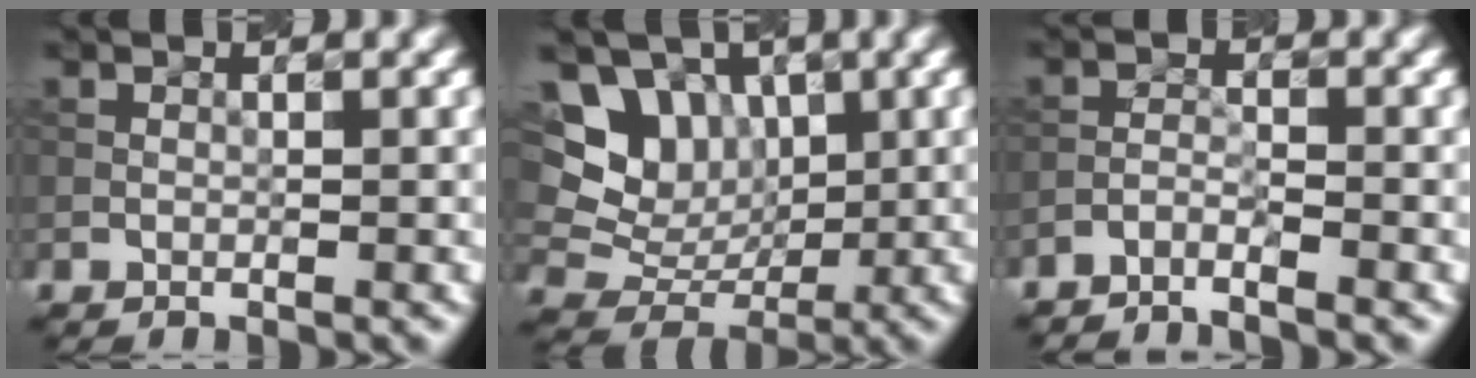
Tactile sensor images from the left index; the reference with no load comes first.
{"total": 8.8, "force": [4.1, 6.9, 3.6], "torque": [-0.053, 0.002, 0.071]}
{"total": 1.8, "force": [-1.8, 0.1, 0.5], "torque": [-0.014, -0.001, -0.042]}